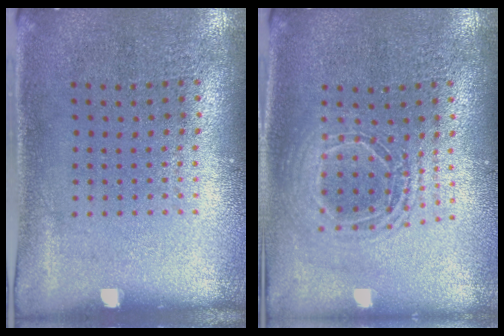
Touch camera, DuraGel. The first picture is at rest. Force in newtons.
{"total": 1.5, "press": 1.3, "slide": 0.8}